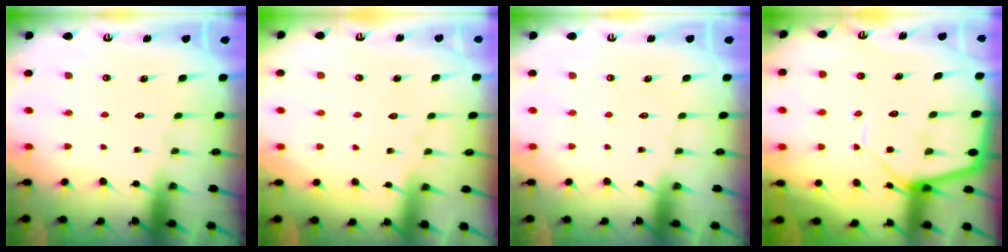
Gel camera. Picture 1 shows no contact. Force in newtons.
{"total": 2.4, "press": 2.4, "slide": 0.4}
{"total": 0.0}
{"total": 9.6, "press": 9.5, "slide": 0.8}